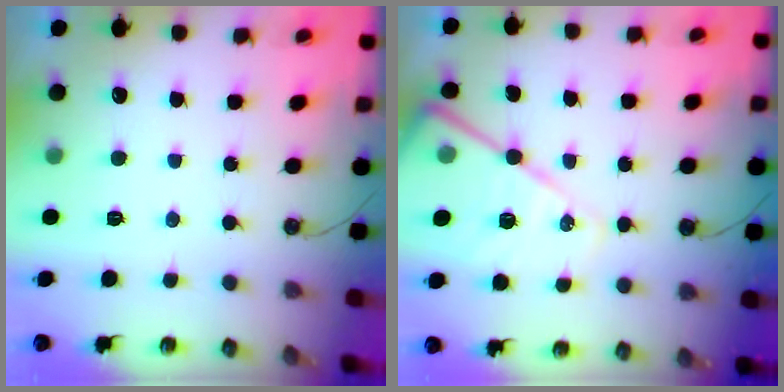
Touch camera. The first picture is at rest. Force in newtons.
{"total": 17.0, "press": 17.0, "slide": 1.6}